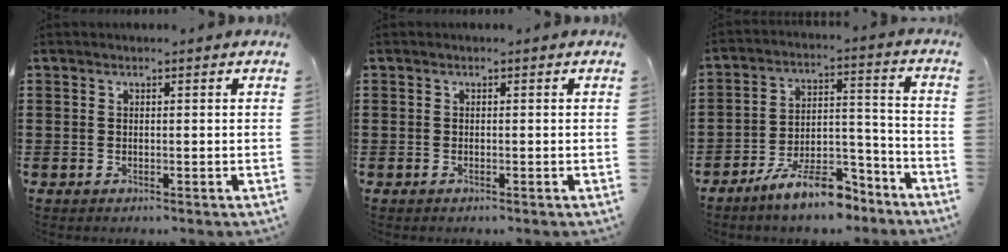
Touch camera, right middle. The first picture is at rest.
{"total": 0.0}
{"total": 10.3, "force": [-8.4, 2.5, 5.4], "torque": [-0.090, 0.030, -0.155]}